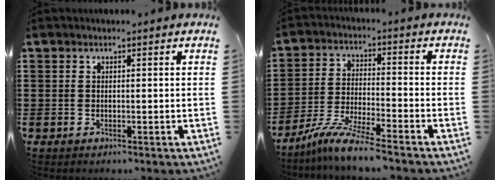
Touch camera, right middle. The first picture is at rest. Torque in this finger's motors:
{"motor_torque": [2.14, 0.00, 0.37, 0.17]}